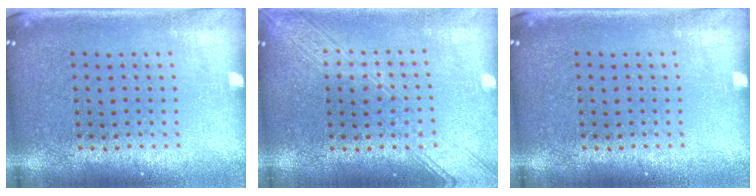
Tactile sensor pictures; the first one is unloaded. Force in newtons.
{"total": 3.3, "press": 3.2, "slide": 0.4}
{"total": 0.0}